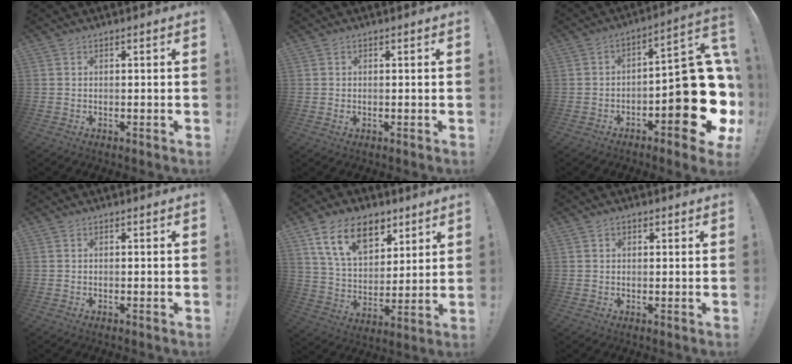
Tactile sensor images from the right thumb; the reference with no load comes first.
{"total": 0.6, "force": [0.0, 0.4, 0.4], "torque": [0.005, -0.002, -0.003]}
{"total": 20.5, "force": [-5.9, 6.9, 18.3], "torque": [-0.218, 0.029, -0.084]}
{"total": 0.0}
{"total": 17.5, "force": [9.4, 10.8, 10.0], "torque": [-0.167, -0.034, 0.177]}
{"total": 1.1, "force": [0.5, 0.8, 0.6], "torque": [-0.006, 0.001, 0.008]}